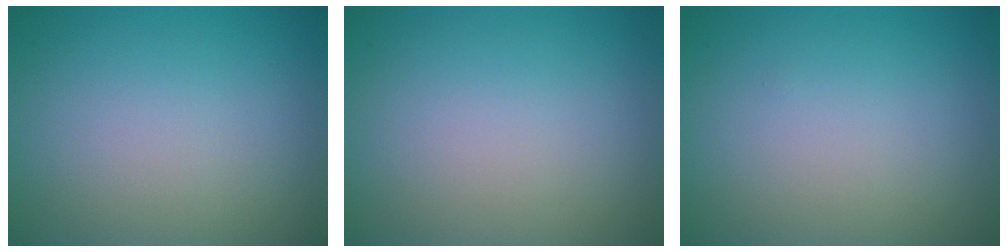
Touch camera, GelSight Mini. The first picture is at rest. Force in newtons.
{"total": 0.0}
{"total": 0.0}